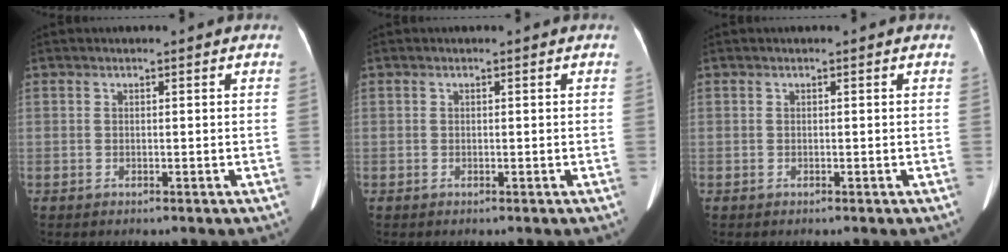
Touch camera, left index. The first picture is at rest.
{"total": 0.0}
{"total": 0.0}